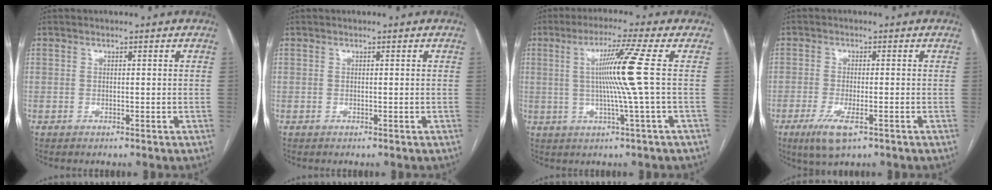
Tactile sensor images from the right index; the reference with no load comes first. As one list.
[{"total": 0.0}, {"total": 8.8, "force": [0.8, -2.7, 8.3], "torque": [-0.151, 0.000, 0.024]}, {"total": 5.8, "force": [-3.1, 1.4, 4.6], "torque": [-0.095, -0.014, -0.050]}]